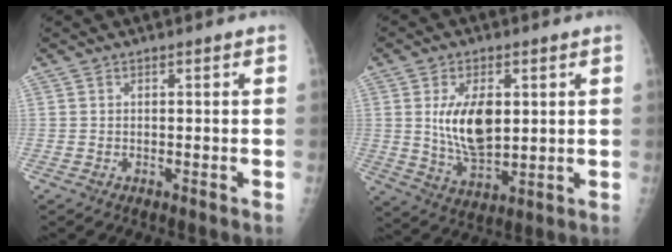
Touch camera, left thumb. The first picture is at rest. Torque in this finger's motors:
{"motor_torque": [-0.12, 0.76, 0.45, -0.41, 0.12]}